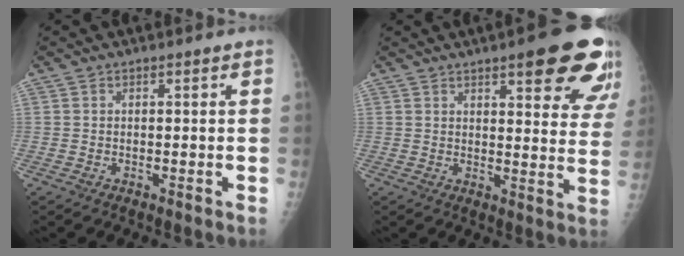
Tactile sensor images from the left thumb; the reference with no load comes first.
{"total": 16.7, "force": [9.8, 4.5, 12.8], "torque": [-0.128, -0.040, 0.114]}